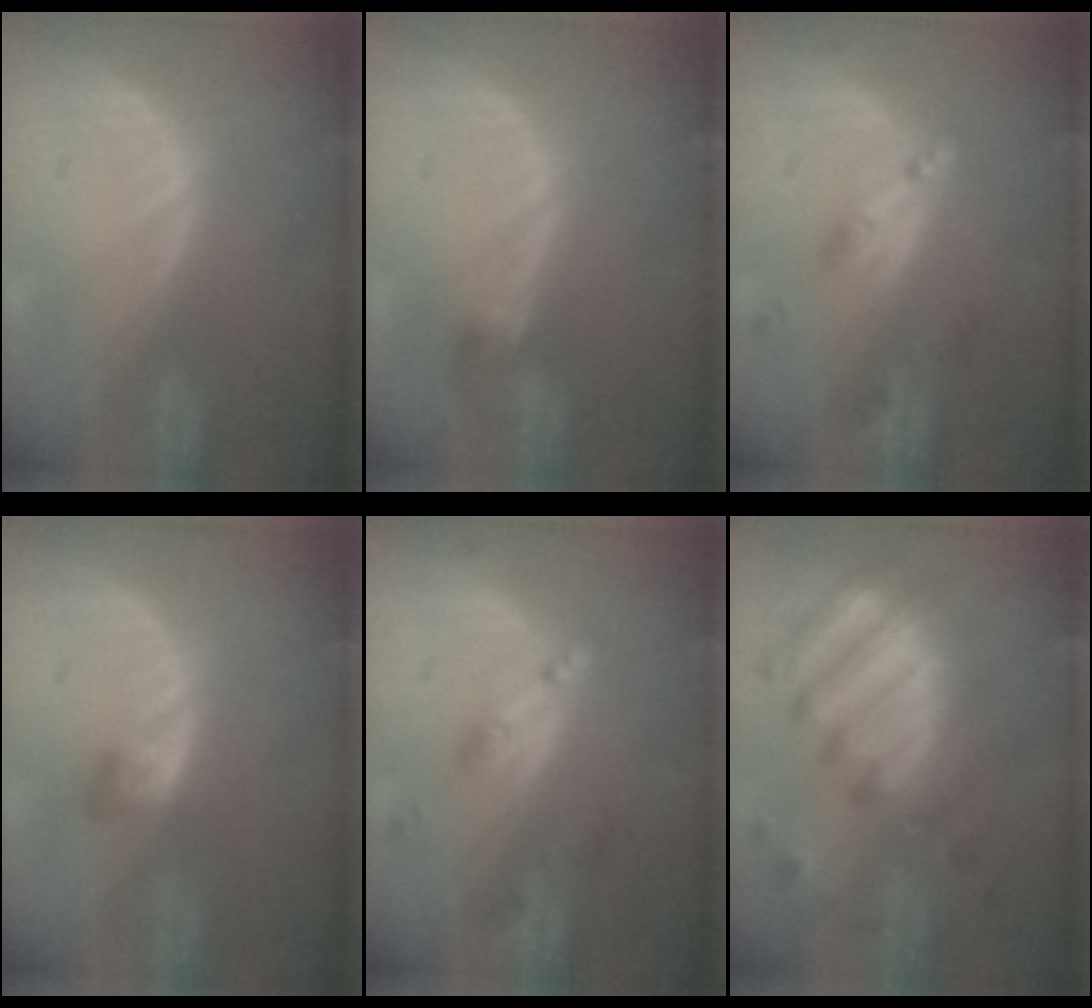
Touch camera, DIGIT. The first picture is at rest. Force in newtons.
{"total": 2.8, "press": 2.6, "slide": 1.0}
{"total": 5.2, "press": 4.8, "slide": 1.8}
{"total": 2.8, "press": 2.5, "slide": 1.2}
{"total": 5.2, "press": 4.8, "slide": 1.8}
{"total": 11.7, "press": 10.4, "slide": 5.3}